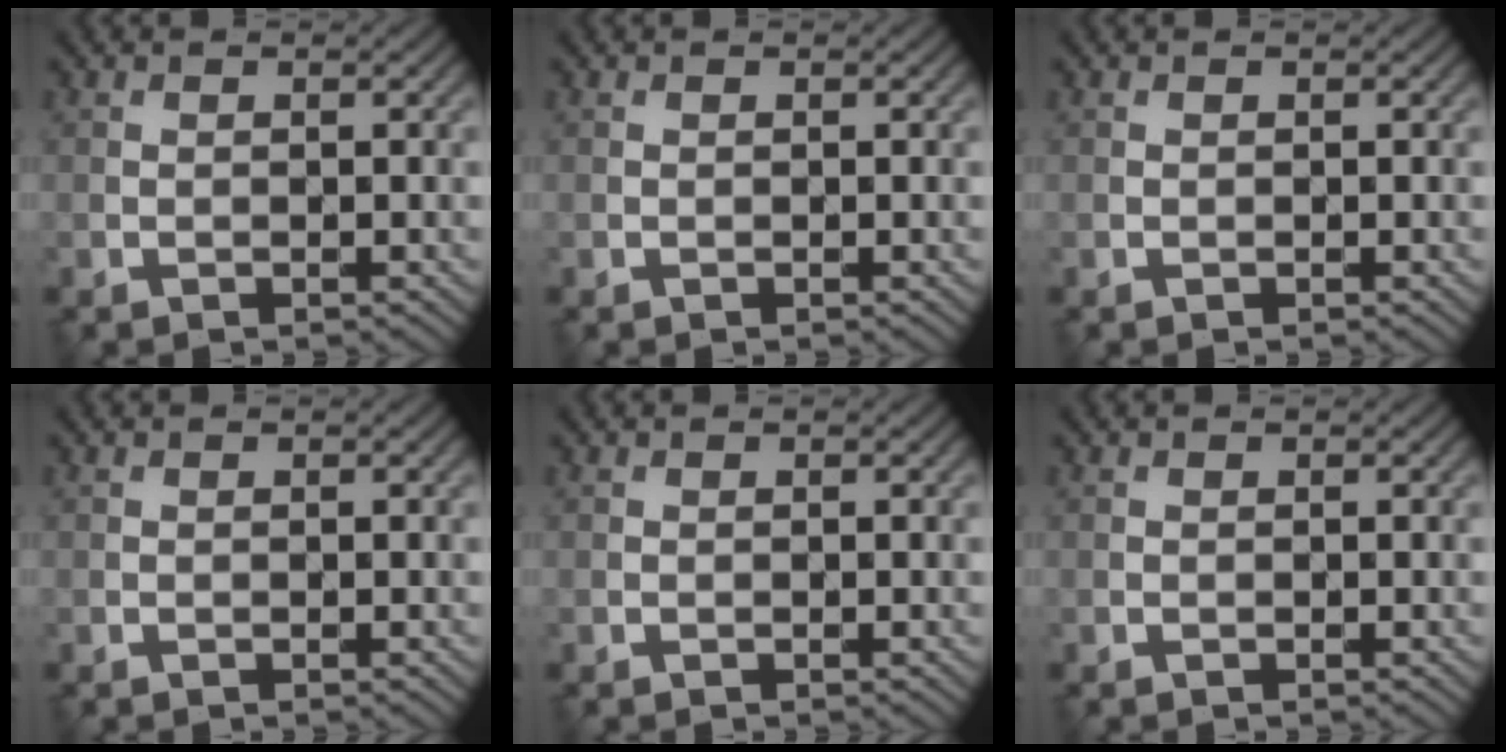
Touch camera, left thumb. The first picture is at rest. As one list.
[{"total": 0.0}, {"total": 0.0}, {"total": 0.0}, {"total": 0.0}, {"total": 0.0}]